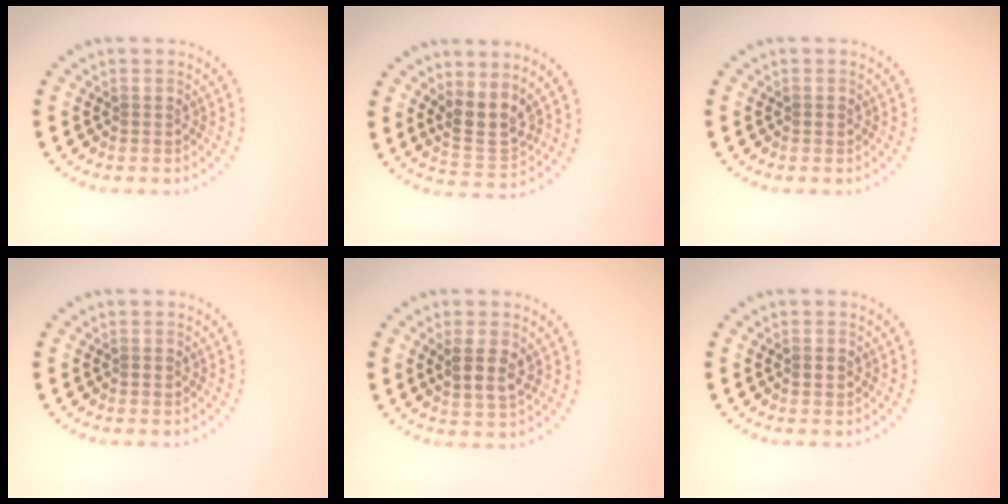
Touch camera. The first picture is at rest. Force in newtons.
{"total": 3.3, "press": 2.8, "slide": 1.6}
{"total": 0.7, "press": 0.7, "slide": 0.1}
{"total": 0.7, "press": 0.7, "slide": 0.1}
{"total": 2.8, "press": 2.7, "slide": 0.8}
{"total": 1.3, "press": 1.3, "slide": 0.2}